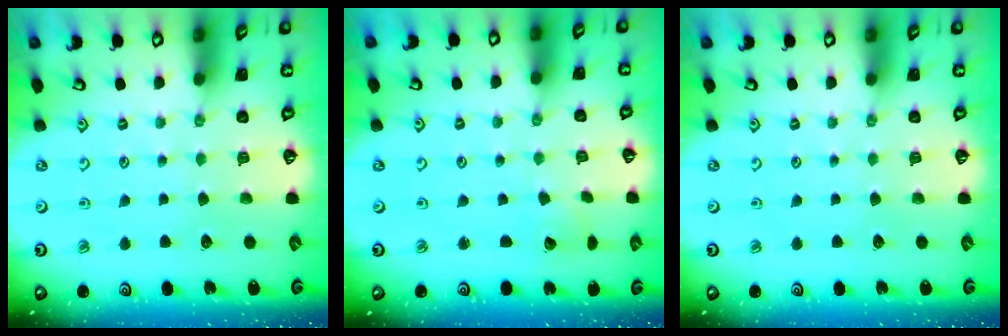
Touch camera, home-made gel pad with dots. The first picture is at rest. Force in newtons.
{"total": 2.9, "press": 2.9, "slide": 0.1}
{"total": 0.0}